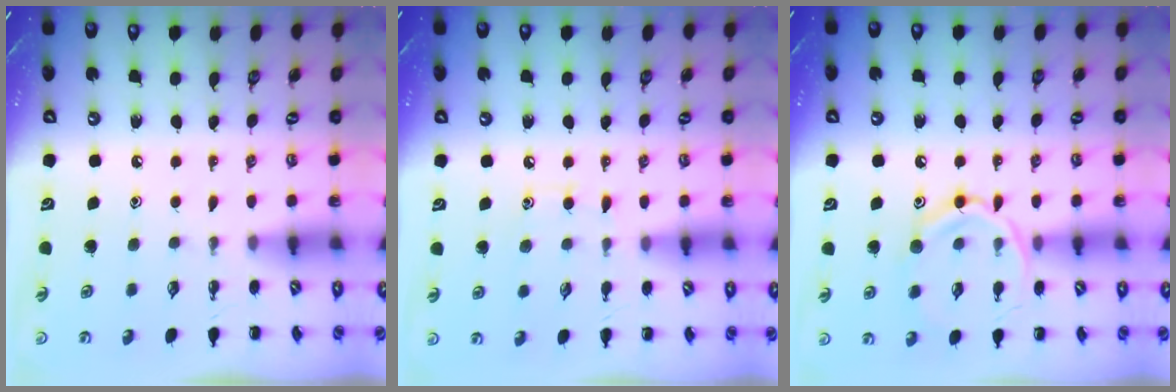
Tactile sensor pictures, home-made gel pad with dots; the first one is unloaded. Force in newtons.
{"total": 6.9, "press": 6.5, "slide": 2.2}
{"total": 13.0, "press": 13.0, "slide": 0.8}